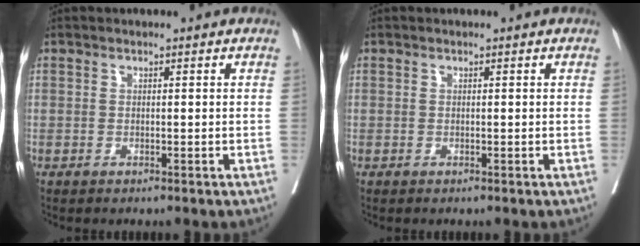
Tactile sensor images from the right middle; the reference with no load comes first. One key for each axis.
{"total": 0.0}